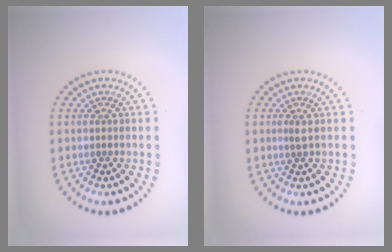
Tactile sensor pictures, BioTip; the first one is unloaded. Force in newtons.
{"total": 0.9, "press": 0.6, "slide": 0.7}